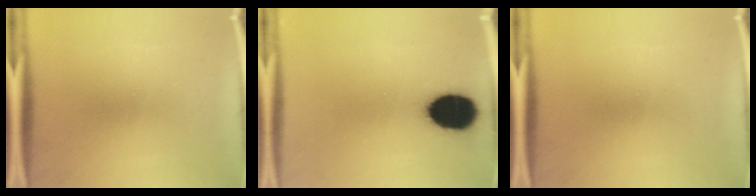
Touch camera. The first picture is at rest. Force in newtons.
{"total": 15.9}
{"total": 0.0}